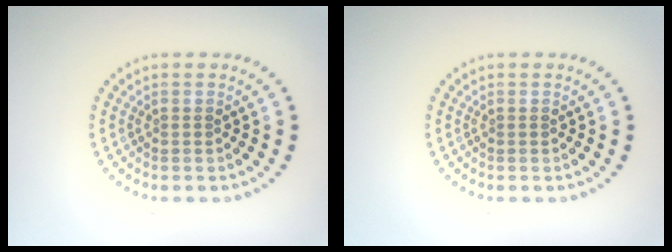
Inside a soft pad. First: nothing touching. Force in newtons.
{"total": 0.0}